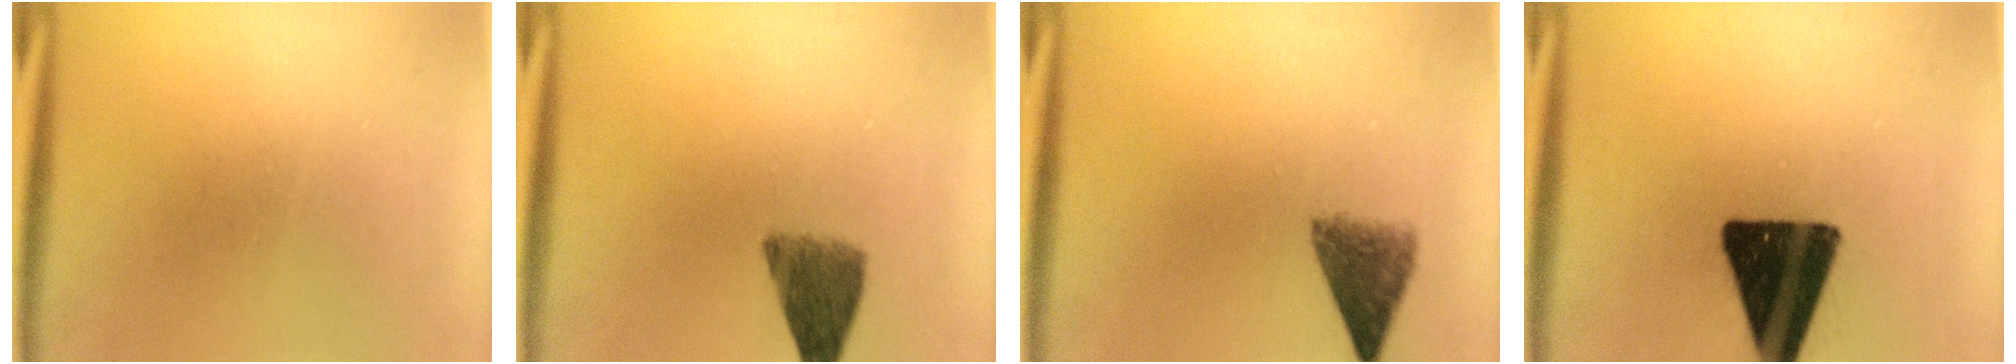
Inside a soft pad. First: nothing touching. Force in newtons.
{"total": 6.3}
{"total": 4.9}
{"total": 19.1}